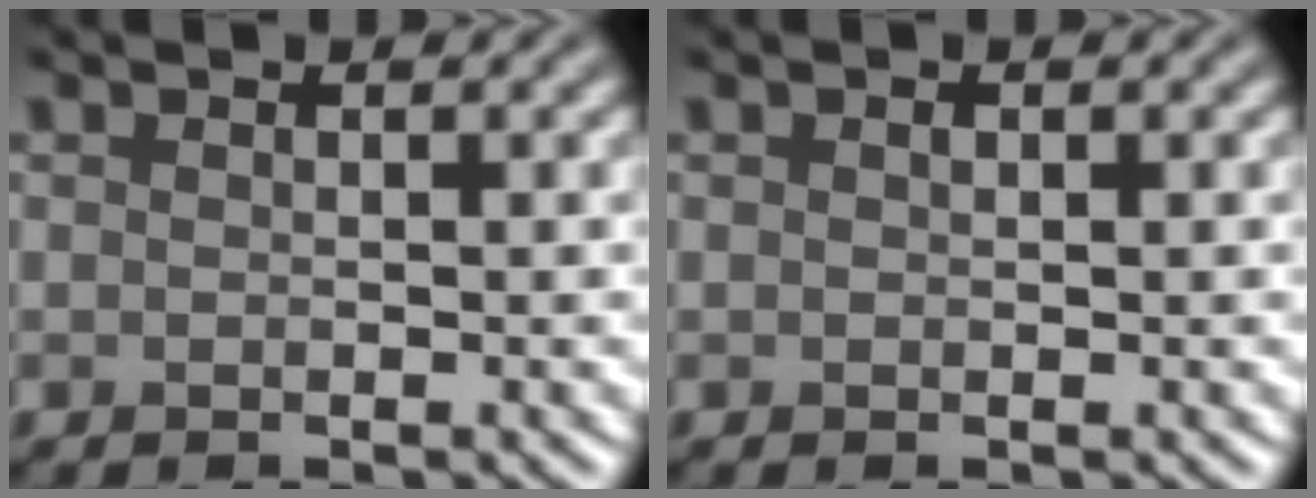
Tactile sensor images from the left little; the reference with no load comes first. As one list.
[{"total": 0.0}]